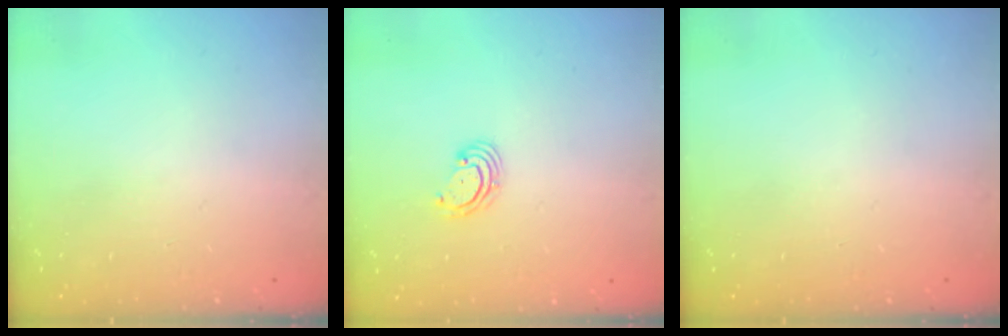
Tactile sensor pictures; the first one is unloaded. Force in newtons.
{"total": 3.1, "press": 3.1, "slide": 0.6}
{"total": 0.0}